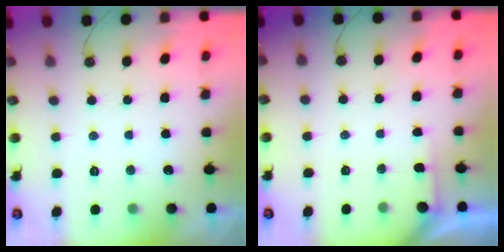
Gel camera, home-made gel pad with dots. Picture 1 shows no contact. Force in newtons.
{"total": 1.5, "press": 1.5, "slide": 0.2}